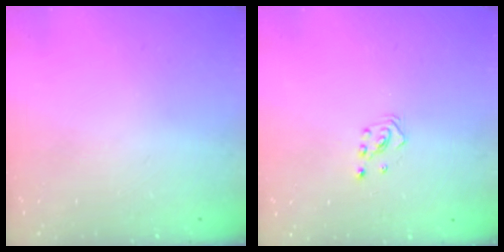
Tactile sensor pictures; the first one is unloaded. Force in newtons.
{"total": 2.2, "press": 2.2, "slide": 0.2}